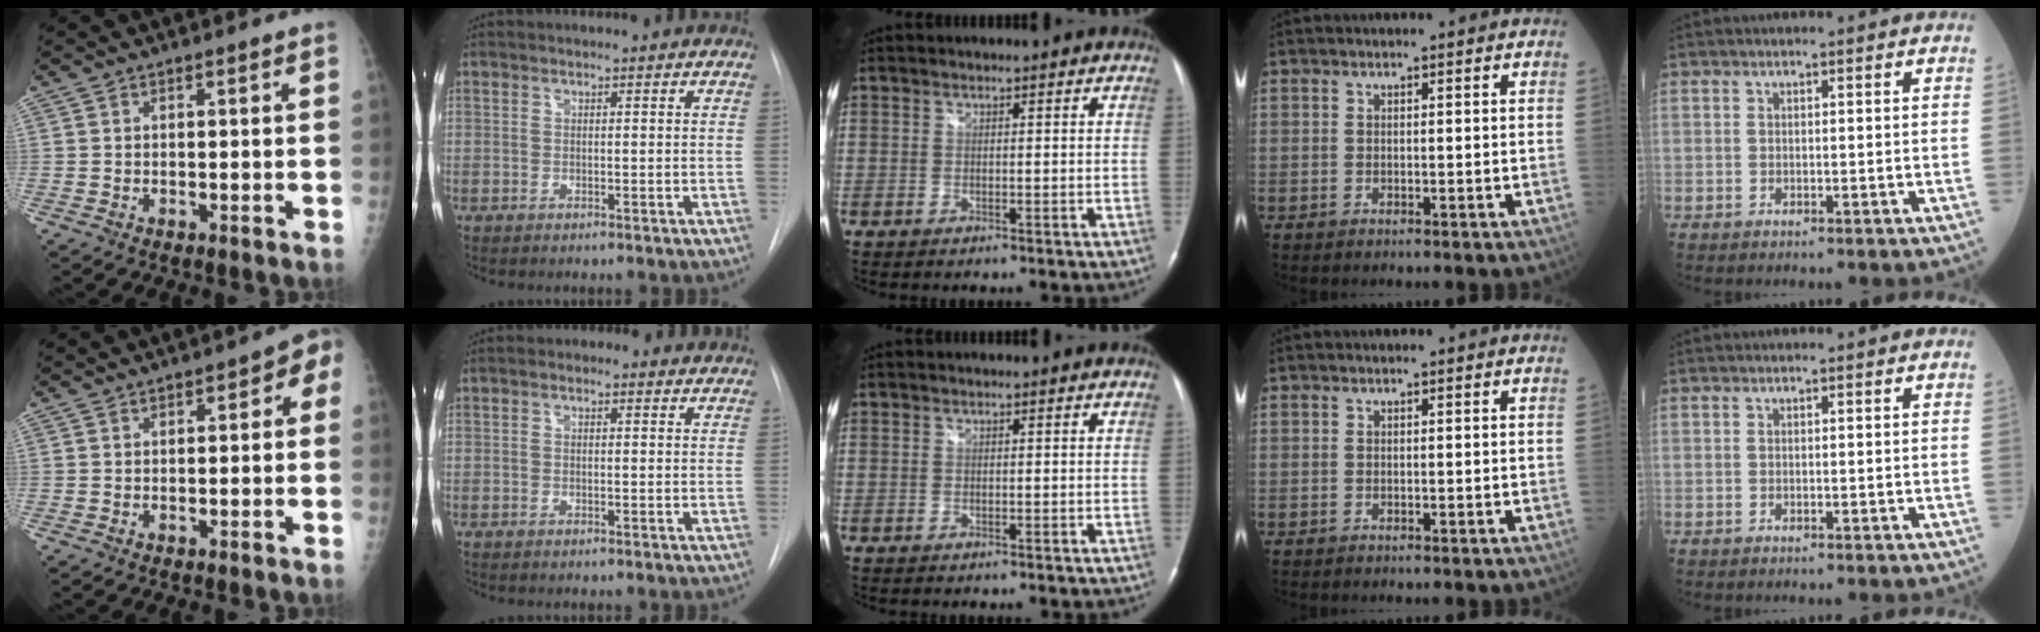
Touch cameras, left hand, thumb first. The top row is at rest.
{"thumb": {"total": 3.7, "force": [-0.8, 2.3, 2.8], "torque": [-0.013, 0.026, -0.019]}, "index": {"total": 2.1, "force": [1.1, 1.3, 1.1], "torque": [-0.021, 0.014, 0.013]}}